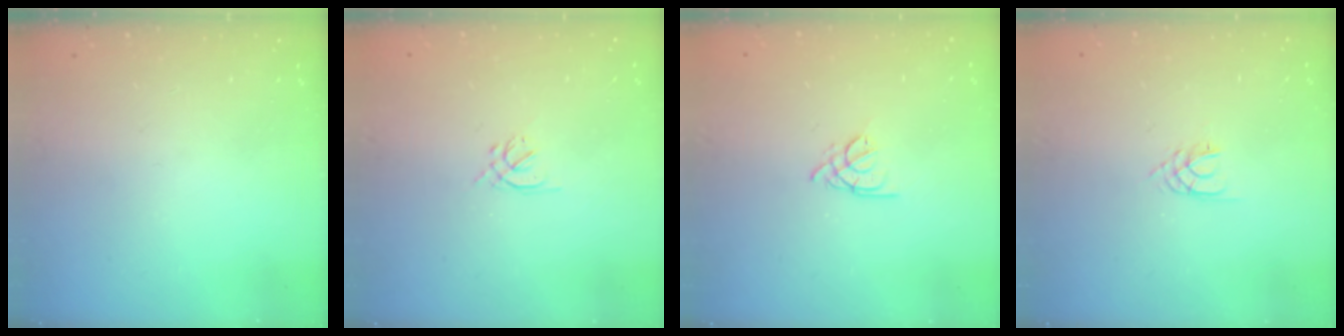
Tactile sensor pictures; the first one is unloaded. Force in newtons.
{"total": 1.3, "press": 1.2, "slide": 0.5}
{"total": 2.7, "press": 2.6, "slide": 0.5}
{"total": 2.4, "press": 2.4, "slide": 0.3}